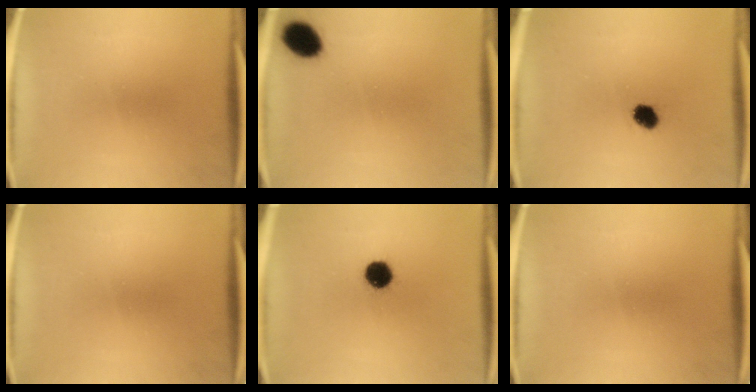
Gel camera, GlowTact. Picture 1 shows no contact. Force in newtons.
{"total": 7.0}
{"total": 2.6}
{"total": 0.0}
{"total": 7.1}
{"total": 0.0}